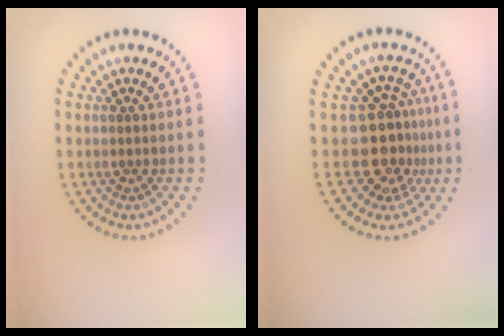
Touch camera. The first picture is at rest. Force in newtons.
{"total": 3.9, "press": 3.0, "slide": 2.5}